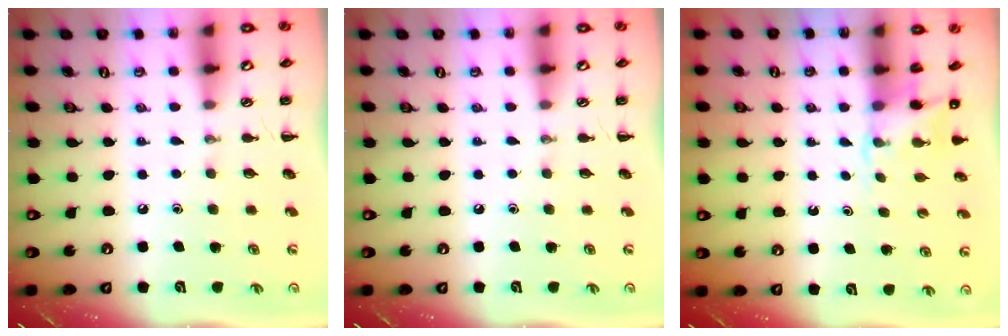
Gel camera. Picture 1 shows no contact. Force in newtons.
{"total": 0.0}
{"total": 3.6, "press": 3.6, "slide": 0.7}